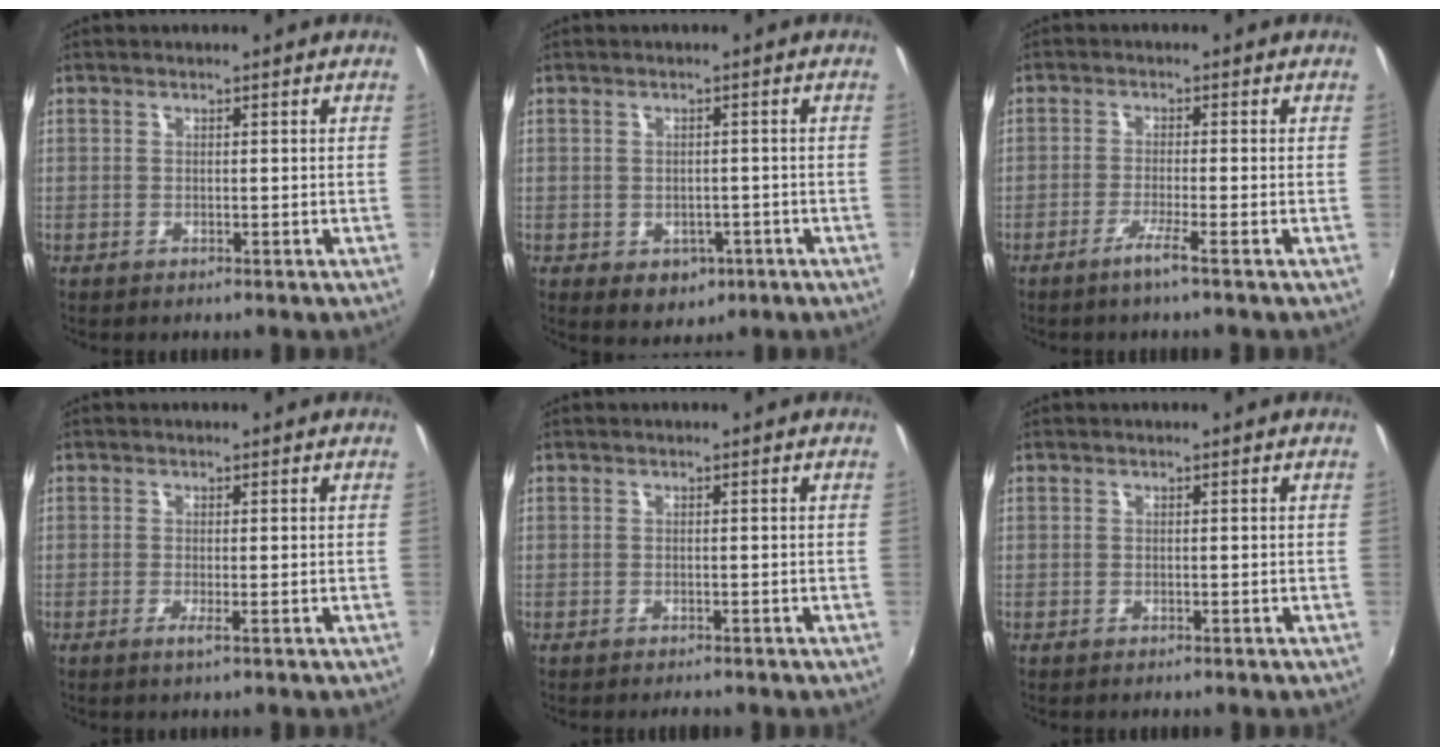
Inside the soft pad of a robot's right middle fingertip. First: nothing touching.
{"total": 5.1, "force": [-2.0, 4.0, 2.5], "torque": [-0.052, -0.009, -0.015]}
{"total": 3.1, "force": [-2.1, -0.8, 2.2], "torque": [-0.053, -0.006, -0.042]}
{"total": 1.0, "force": [-0.3, -0.4, 0.9], "torque": [-0.019, -0.006, -0.008]}
{"total": 1.1, "force": [-1.1, 0.3, 0.3], "torque": [-0.010, -0.006, -0.014]}
{"total": 0.0}